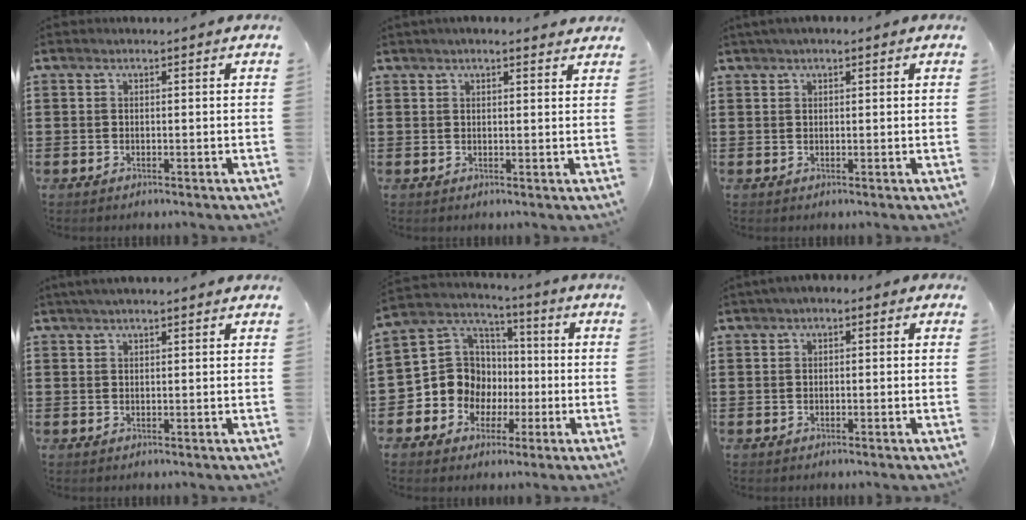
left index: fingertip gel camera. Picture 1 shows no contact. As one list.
[{"total": 2.0, "force": [1.7, 0.3, 0.9], "torque": [-0.021, 0.006, 0.032]}, {"total": 1.4, "force": [0.8, 0.5, 1.0], "torque": [-0.020, 0.005, 0.015]}, {"total": 1.7, "force": [1.3, 0.2, 1.0], "torque": [-0.021, 0.003, 0.024]}, {"total": 10.3, "force": [-1.7, 9.8, 2.8], "torque": [-0.112, 0.005, -0.030]}, {"total": 1.2, "force": [-0.2, 0.8, 0.9], "torque": [-0.018, 0.005, -0.006]}]